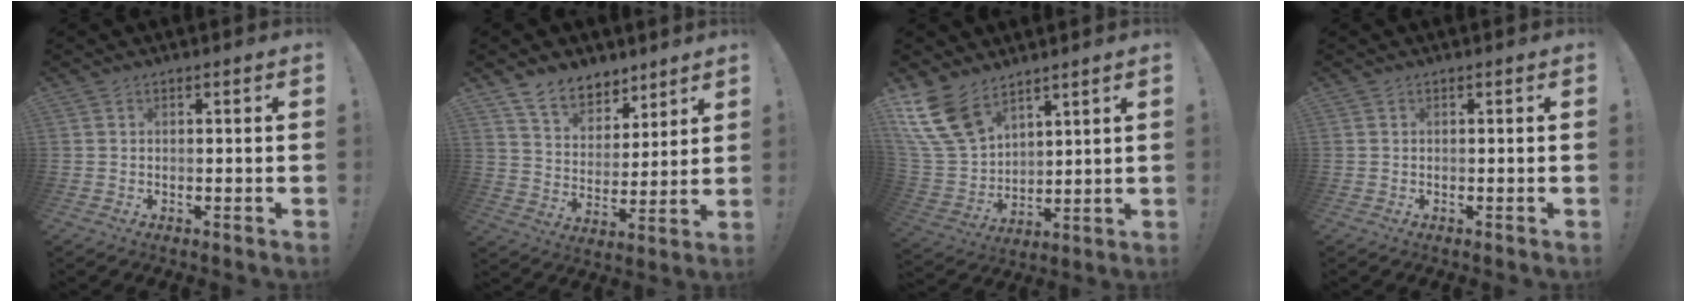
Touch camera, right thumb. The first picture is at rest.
{"total": 10.7, "force": [8.5, 5.8, 2.8], "torque": [-0.051, -0.066, 0.165]}
{"total": 15.2, "force": [10.4, 8.4, 7.2], "torque": [-0.160, -0.061, 0.204]}
{"total": 0.0}